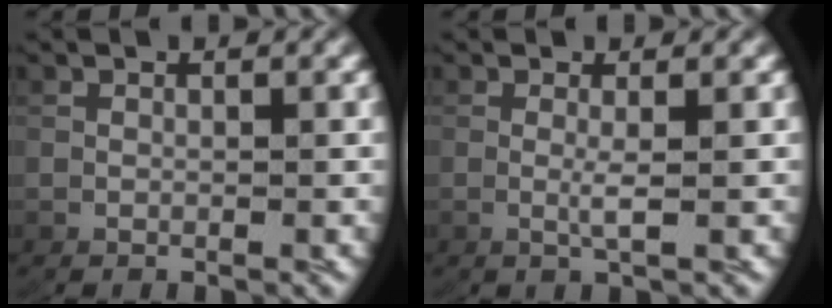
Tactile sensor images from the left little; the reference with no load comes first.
{"total": 1.4, "force": [0.3, -0.3, 1.3], "torque": [-0.035, -0.006, 0.008]}